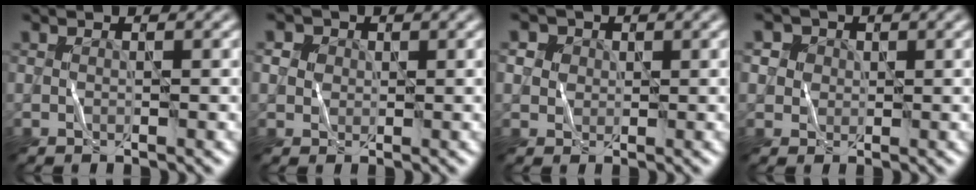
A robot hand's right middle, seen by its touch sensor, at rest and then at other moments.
{"total": 2.2, "force": [1.0, 1.9, 0.5], "torque": [-0.013, 0.010, -0.001]}
{"total": 2.6, "force": [1.4, 2.1, 0.5], "torque": [-0.020, 0.008, 0.011]}
{"total": 2.8, "force": [1.5, 2.3, 0.4], "torque": [-0.015, 0.008, 0.007]}